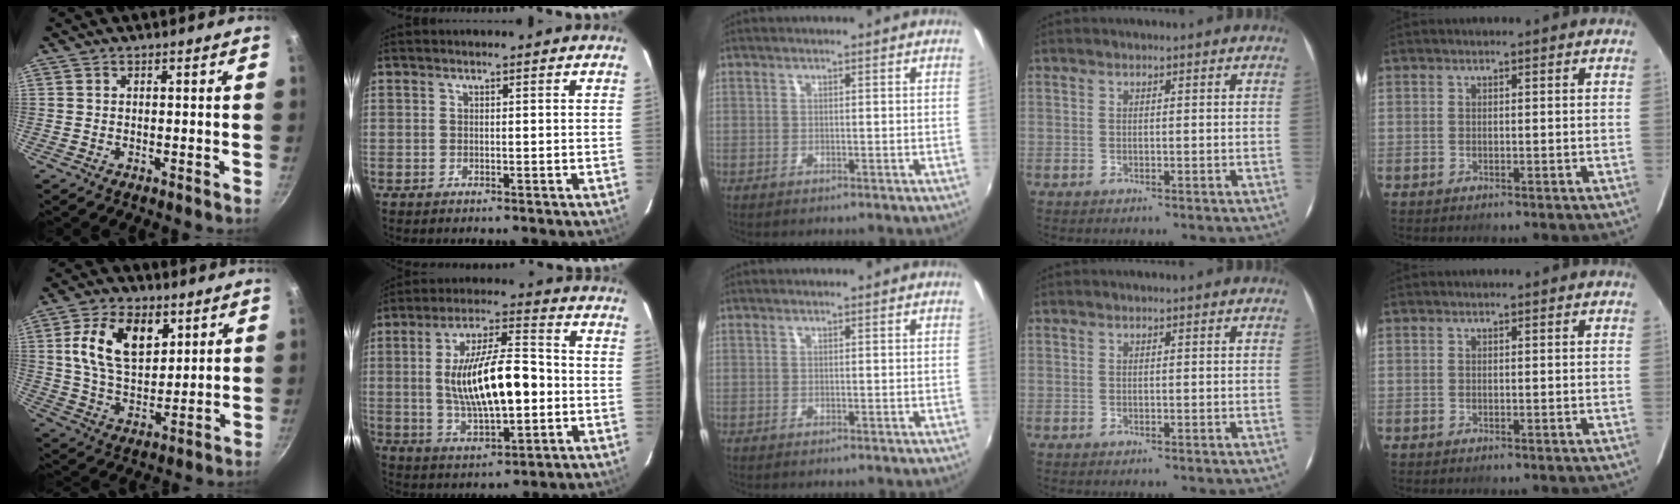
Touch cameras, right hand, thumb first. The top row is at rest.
{"thumb": {"total": 14.6, "force": [5.1, 8.9, 10.4], "torque": [-0.159, -0.018, 0.090]}, "index": {"total": 16.6, "force": [-0.9, 5.6, 15.6], "torque": [-0.281, 0.006, -0.006]}}